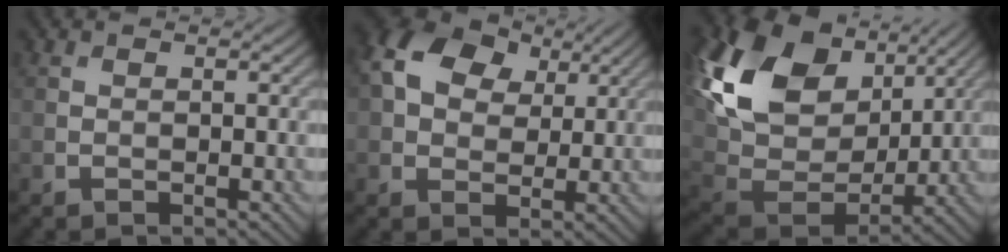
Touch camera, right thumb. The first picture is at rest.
{"total": 12.5, "force": [4.5, 8.9, 7.5], "torque": [-0.185, 0.046, 0.076]}
{"total": 17.5, "force": [7.5, 11.4, 11.1], "torque": [-0.278, 0.020, 0.149]}